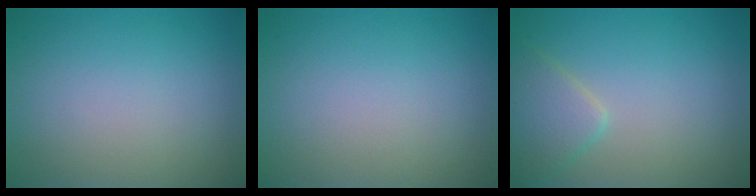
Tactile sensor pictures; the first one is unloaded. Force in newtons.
{"total": 0.0}
{"total": 2.8, "press": 2.8, "slide": 0.1}